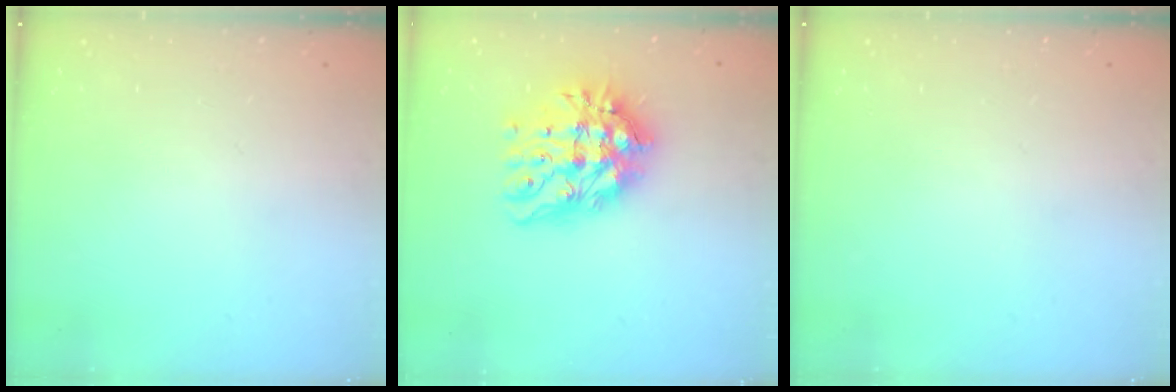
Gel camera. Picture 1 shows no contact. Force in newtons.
{"total": 17.5, "press": 17.4, "slide": 1.7}
{"total": 0.0}